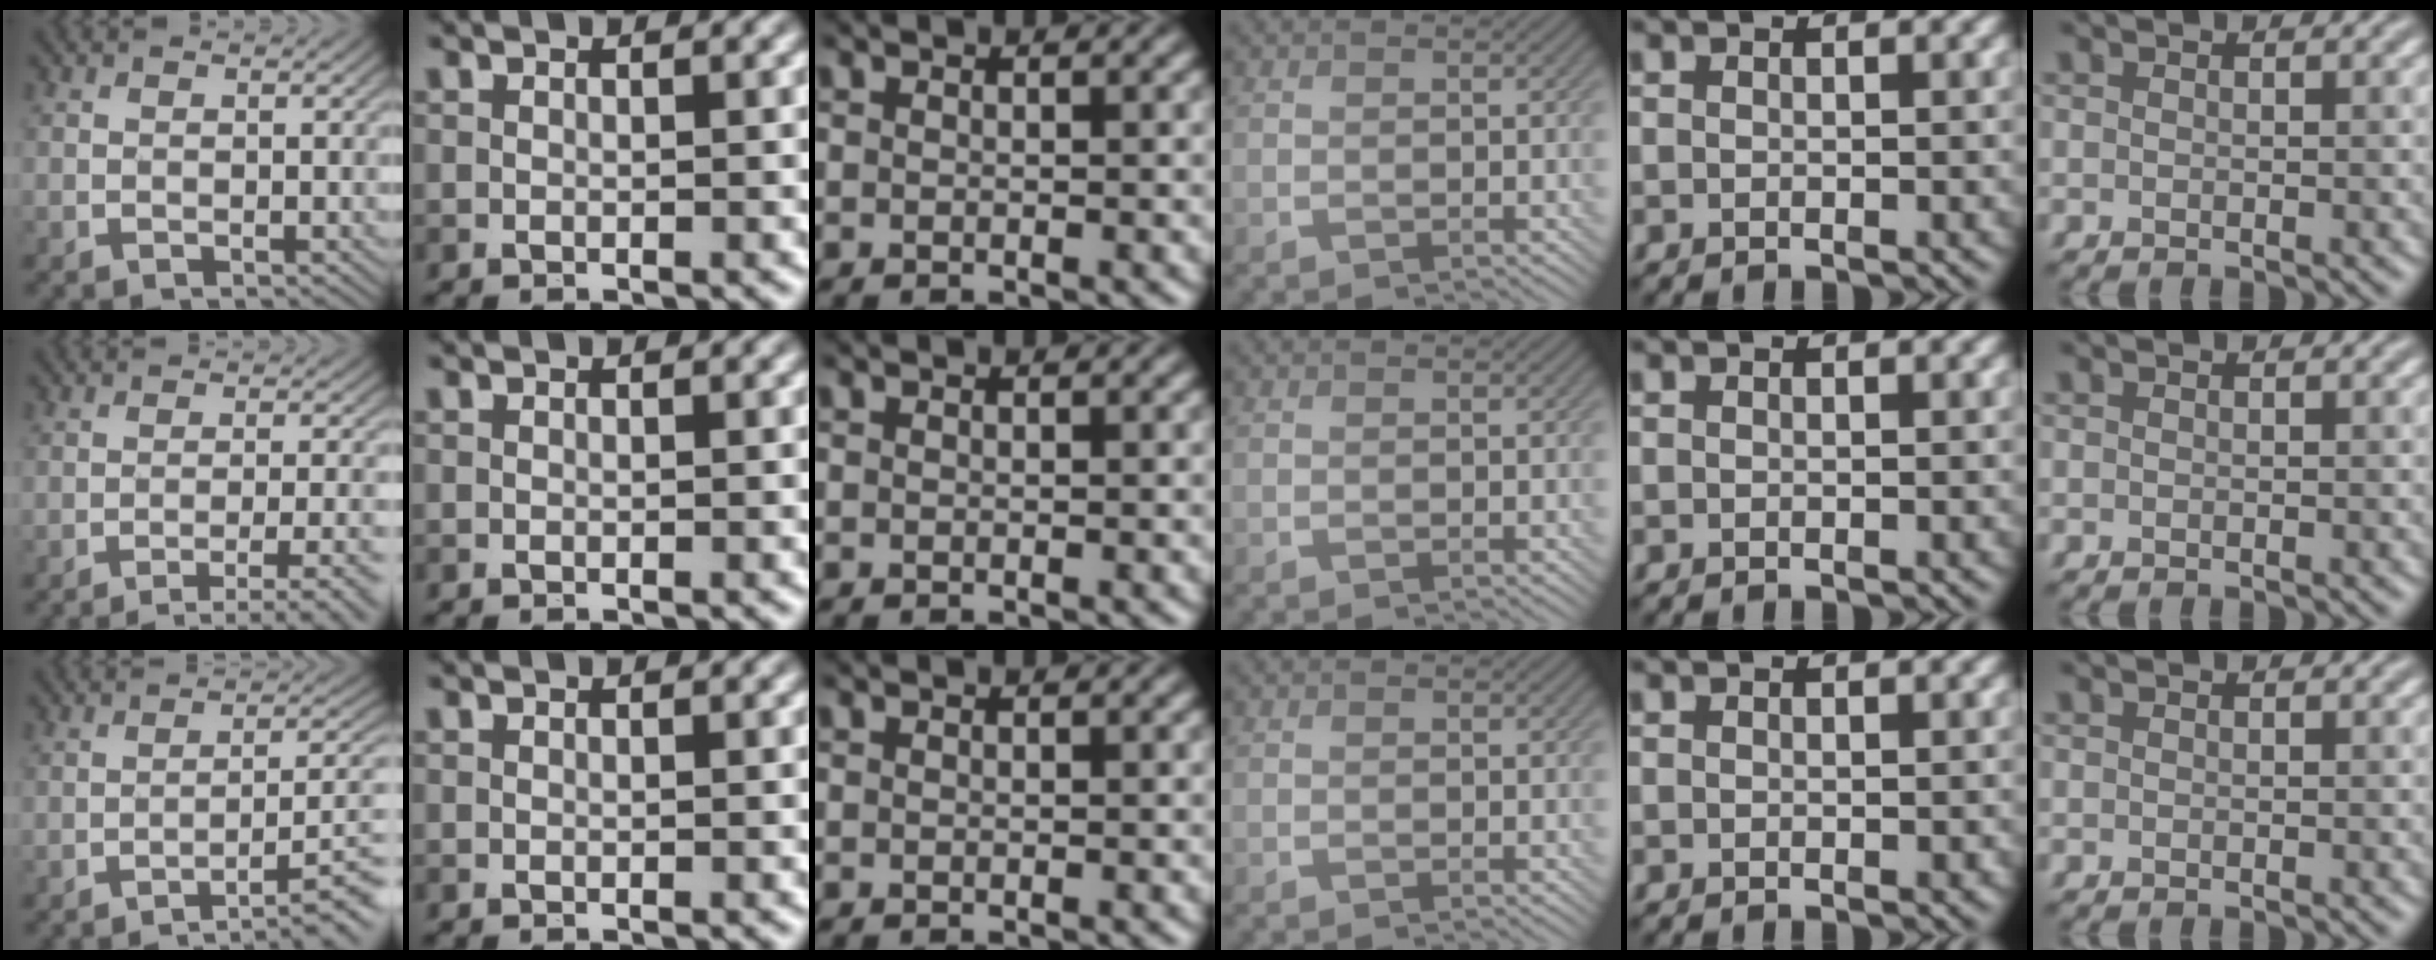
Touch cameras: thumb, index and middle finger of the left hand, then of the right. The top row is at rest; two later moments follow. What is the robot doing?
{"motion": "screw", "object": "bottle cap"}